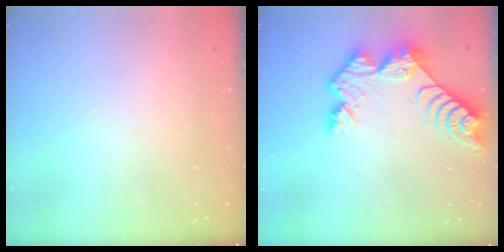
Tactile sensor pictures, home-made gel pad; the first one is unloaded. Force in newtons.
{"total": 11.0, "press": 11.0, "slide": 0.9}